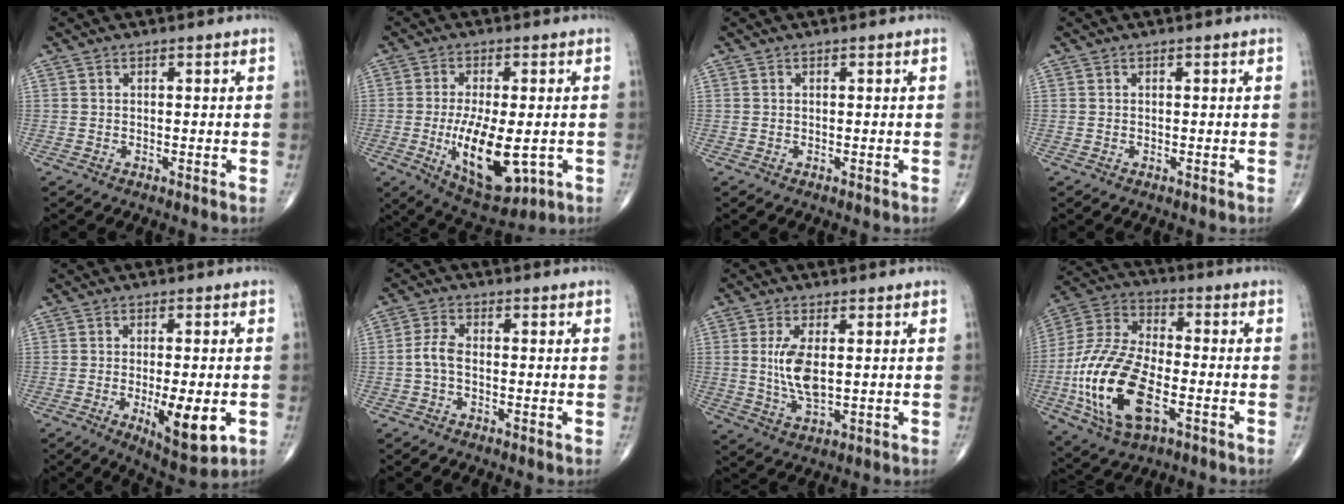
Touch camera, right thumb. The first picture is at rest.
{"total": 13.9, "force": [-2.9, 5.8, 12.3], "torque": [-0.199, -0.016, -0.031]}
{"total": 0.0}
{"total": 0.0}
{"total": 10.3, "force": [-2.7, 3.2, 9.5], "torque": [-0.133, -0.015, -0.033]}
{"total": 3.3, "force": [-0.8, 1.6, 2.7], "torque": [-0.061, 0.009, -0.022]}
{"total": 7.5, "force": [0.9, 3.2, 6.8], "torque": [-0.138, -0.014, 0.022]}
{"total": 20.7, "force": [-5.9, 10.2, 17.0], "torque": [-0.350, 0.017, -0.106]}